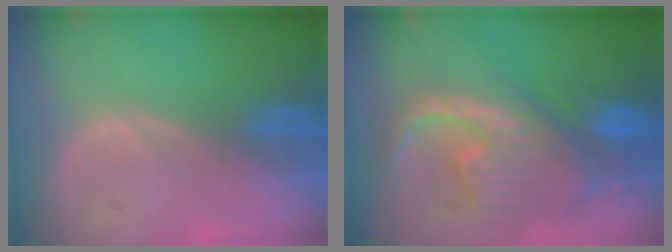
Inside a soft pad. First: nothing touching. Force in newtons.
{"total": 12.4, "press": 10.6, "slide": 6.4}